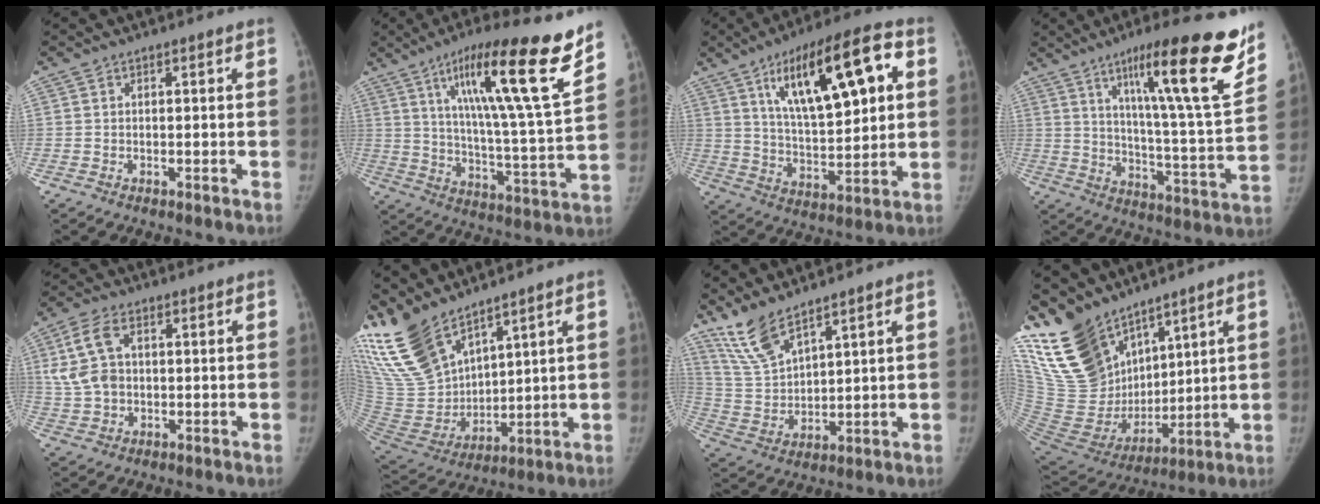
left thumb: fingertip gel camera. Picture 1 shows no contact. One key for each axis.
{"total": 22.4, "fx": 13.6, "fy": 1.8, "fz": 17.8, "tx": -0.250, "ty": -0.055, "tz": 0.216}
{"total": 21.3, "fx": 7.8, "fy": 7.4, "fz": 18.5, "tx": -0.265, "ty": -0.010, "tz": 0.127}
{"total": 23.7, "fx": 14.1, "fy": 2.7, "fz": 18.9, "tx": -0.250, "ty": -0.060, "tz": 0.216}
{"total": 8.4, "fx": 1.7, "fy": 5.7, "fz": 5.9, "tx": -0.117, "ty": 0.009, "tz": 0.037}
{"total": 17.5, "fx": 13.5, "fy": 7.1, "fz": 8.6, "tx": -0.153, "ty": -0.068, "tz": 0.282}
{"total": 8.9, "fx": 7.3, "fy": 2.2, "fz": 4.4, "tx": -0.089, "ty": -0.041, "tz": 0.165}
{"total": 19.9, "fx": 14.3, "fy": 10.5, "fz": 9.0, "tx": -0.138, "ty": -0.062, "tz": 0.288}